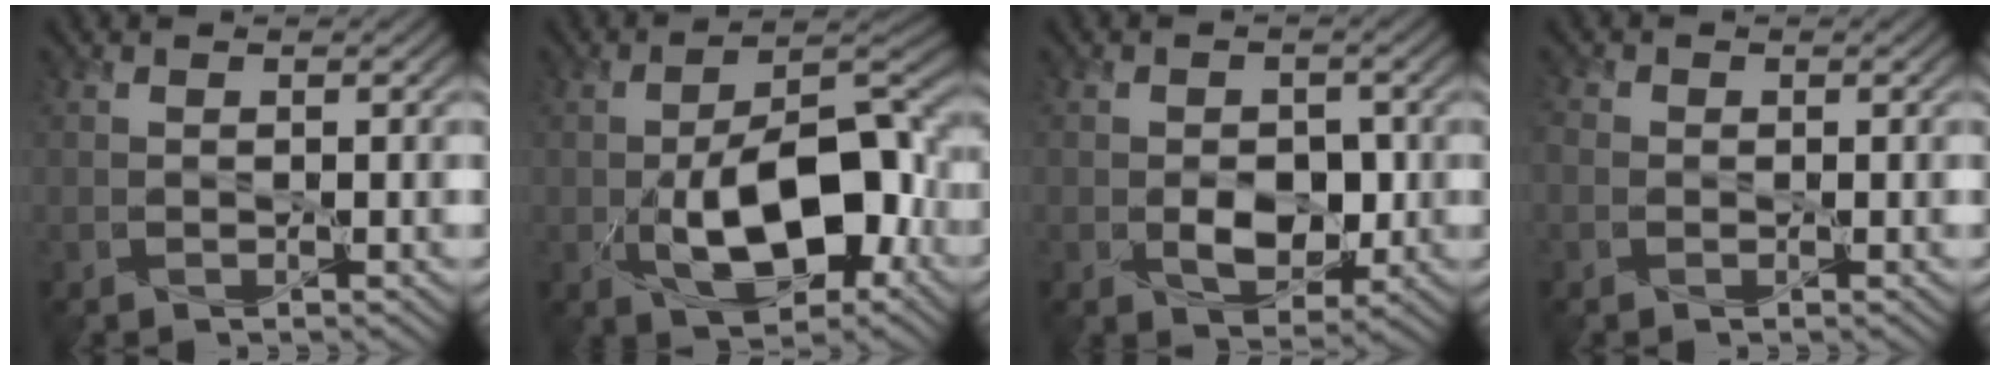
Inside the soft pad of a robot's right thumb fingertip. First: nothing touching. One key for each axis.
{"total": 12.8, "fx": -3.0, "fy": 6.5, "fz": 10.6, "tx": -0.178, "ty": -0.007, "tz": -0.048}
{"total": 5.0, "fx": -0.9, "fy": 3.4, "fz": 3.5, "tx": -0.059, "ty": -0.013, "tz": -0.012}
{"total": 1.4, "fx": -0.2, "fy": 1.3, "fz": 0.5, "tx": -0.010, "ty": -0.004, "tz": -0.005}